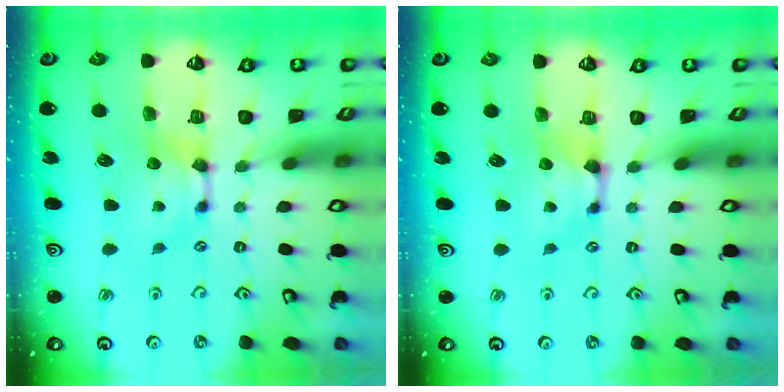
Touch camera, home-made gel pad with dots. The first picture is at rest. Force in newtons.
{"total": 0.9, "press": 0.6, "slide": 0.7}